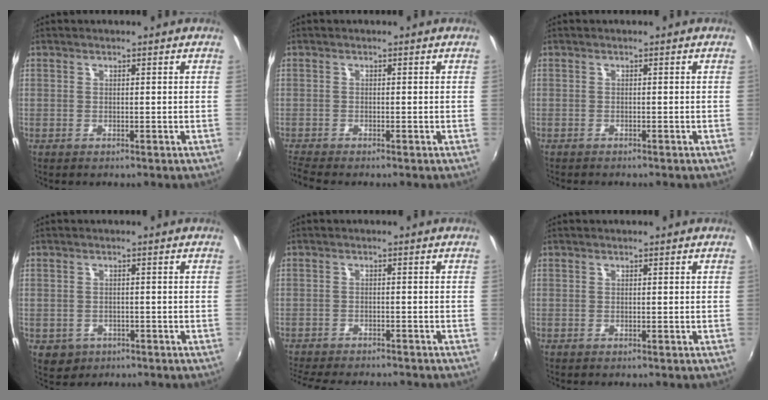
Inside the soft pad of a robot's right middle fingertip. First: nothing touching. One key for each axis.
{"total": 2.6, "fx": -2.4, "fy": -0.1, "fz": 1.0, "tx": -0.028, "ty": -0.016, "tz": -0.051}
{"total": 1.3, "fx": -1.2, "fy": 0.3, "fz": 0.3, "tx": -0.009, "ty": -0.009, "tz": -0.021}
{"total": 4.1, "fx": -1.5, "fy": 3.5, "fz": 1.4, "tx": -0.034, "ty": -0.005, "tz": -0.015}
{"total": 10.5, "fx": -9.4, "fy": 2.4, "fz": 4.1, "tx": -0.102, "ty": -0.022, "tz": -0.146}
{"total": 0.0}